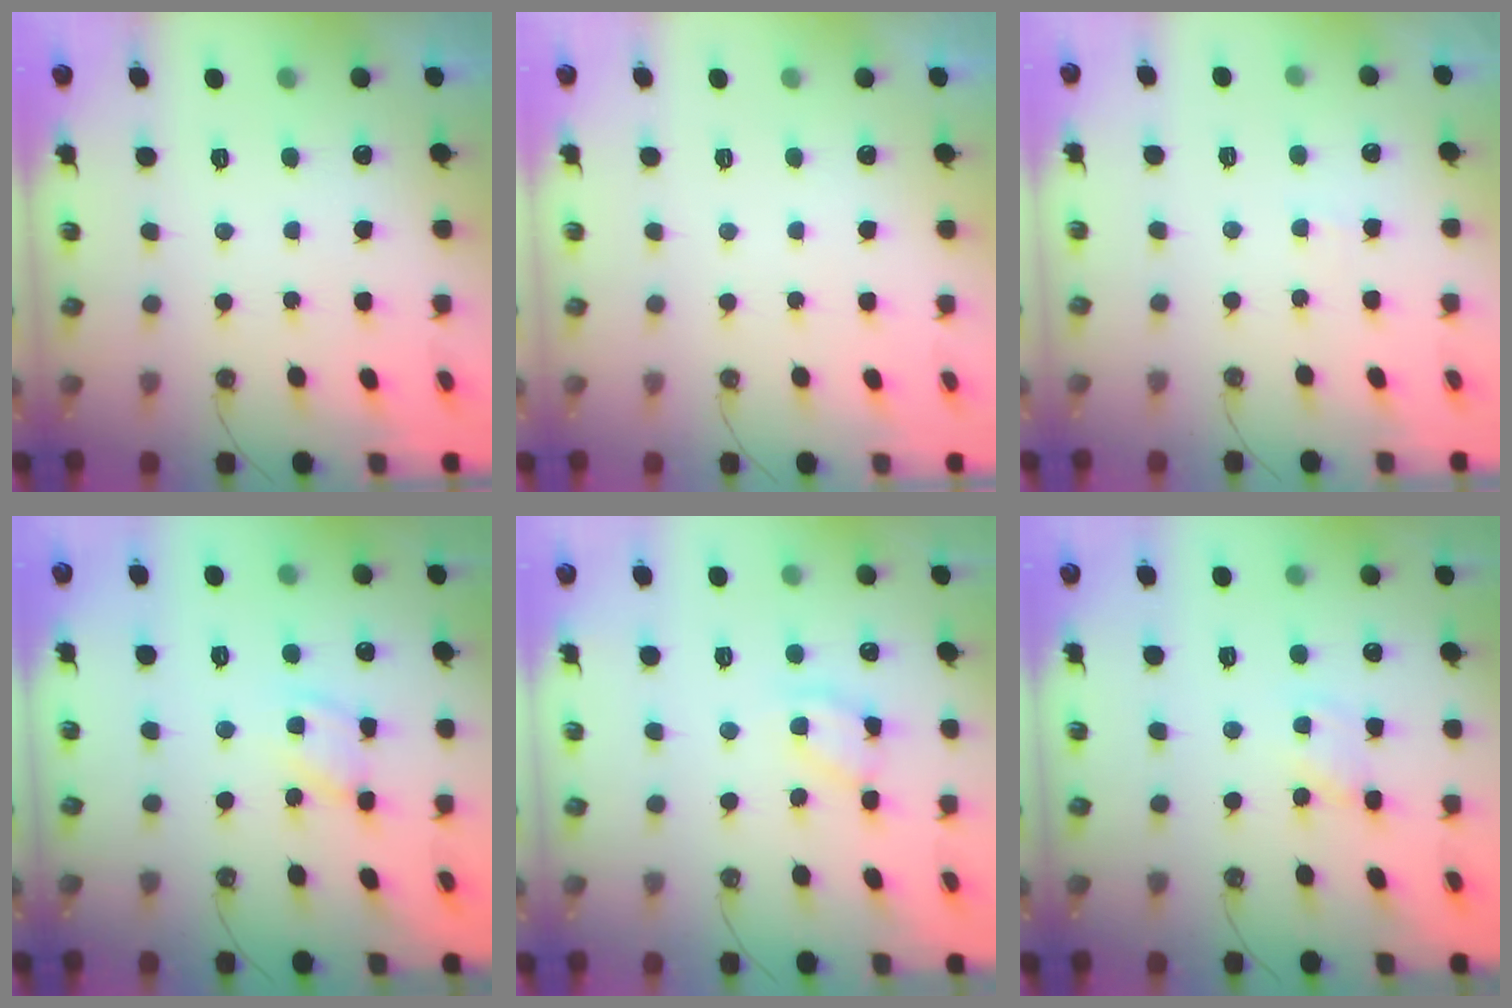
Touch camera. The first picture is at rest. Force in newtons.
{"total": 0.0}
{"total": 3.1, "press": 3.1, "slide": 0.3}
{"total": 8.0, "press": 8.0, "slide": 0.4}
{"total": 10.1, "press": 10.1, "slide": 0.5}
{"total": 1.5, "press": 1.4, "slide": 0.2}